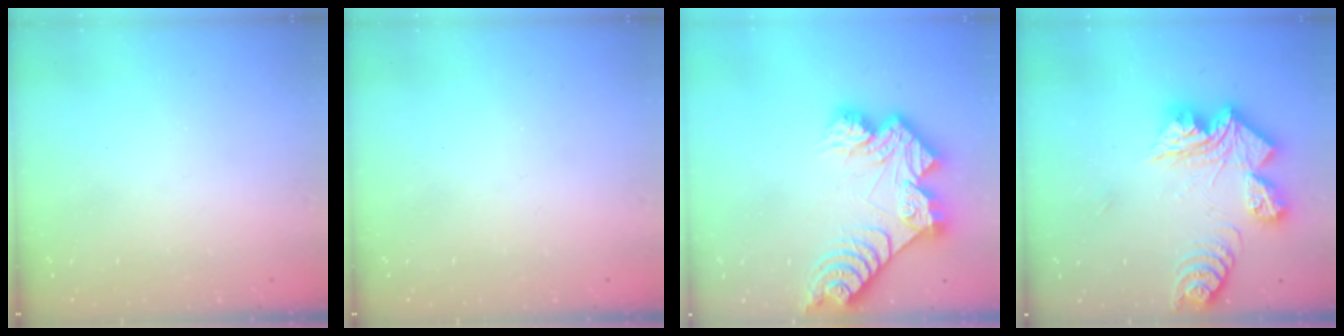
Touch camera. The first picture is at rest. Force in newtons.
{"total": 0.0}
{"total": 16.9, "press": 16.8, "slide": 1.8}
{"total": 19.1, "press": 19.0, "slide": 2.0}